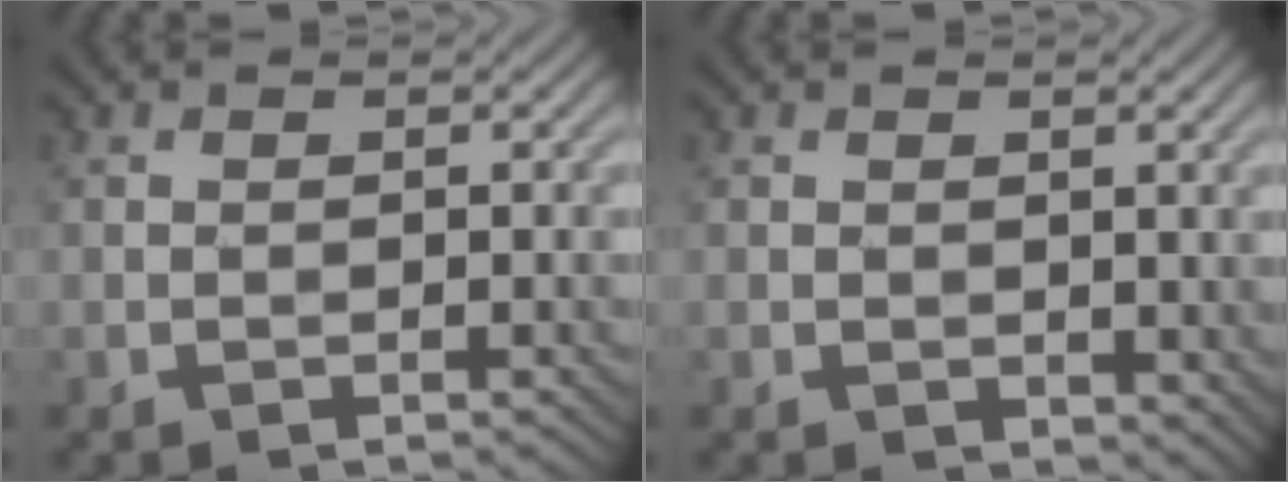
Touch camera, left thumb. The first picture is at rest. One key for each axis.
{"total": 1.4, "fx": 0.7, "fy": 0.9, "fz": 0.7, "tx": -0.013, "ty": -0.007, "tz": 0.018}